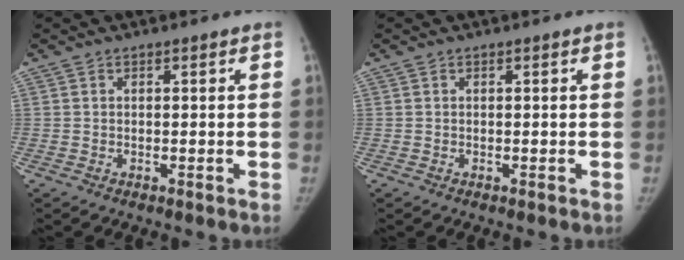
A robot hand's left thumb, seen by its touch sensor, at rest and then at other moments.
{"total": 0.0}